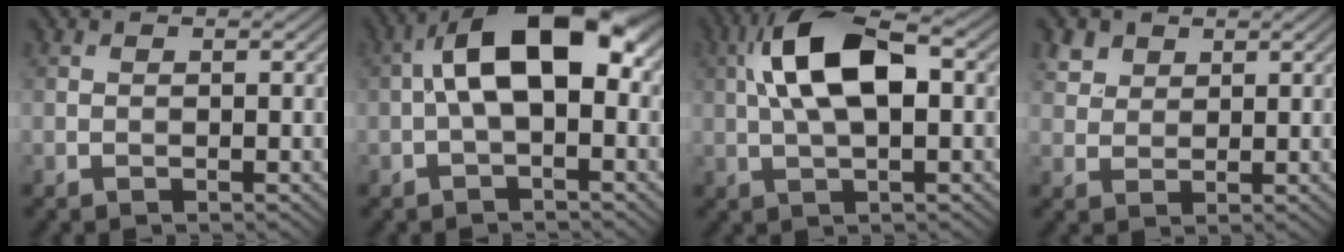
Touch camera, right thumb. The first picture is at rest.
{"total": 10.8, "force": [0.5, 5.1, 9.5], "torque": [-0.162, 0.024, 0.001]}
{"total": 10.8, "force": [1.9, 4.6, 9.6], "torque": [-0.193, 0.020, 0.028]}
{"total": 3.1, "force": [2.0, 2.2, 1.0], "torque": [-0.034, -0.004, 0.051]}